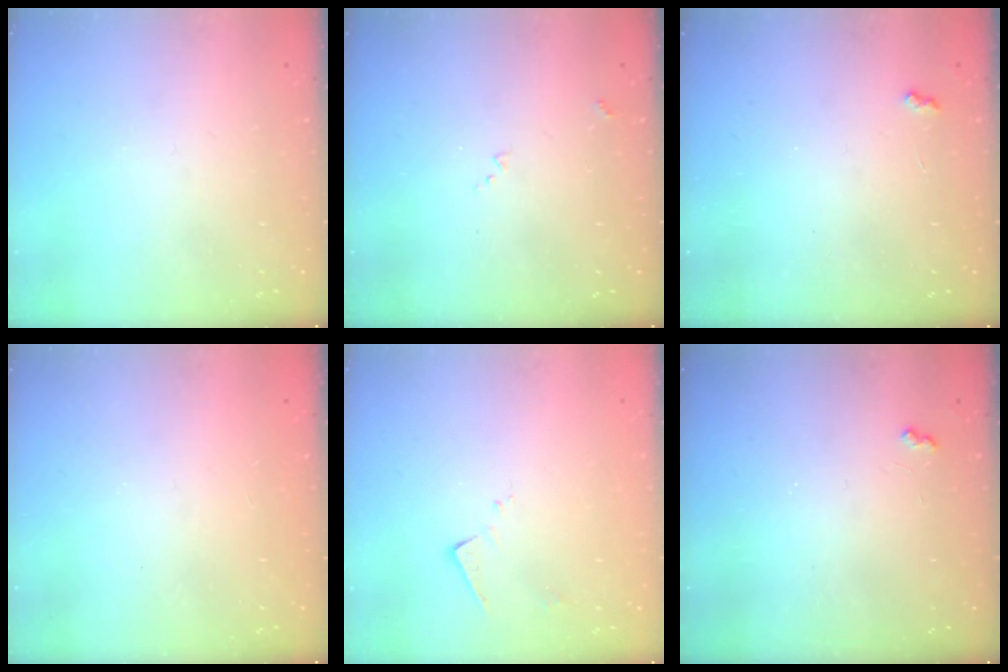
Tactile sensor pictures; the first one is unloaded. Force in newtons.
{"total": 7.5, "press": 7.5, "slide": 0.9}
{"total": 3.2, "press": 3.1, "slide": 0.5}
{"total": 1.0, "press": 0.9, "slide": 0.1}
{"total": 7.4, "press": 7.4, "slide": 0.3}
{"total": 2.9, "press": 2.9, "slide": 0.5}